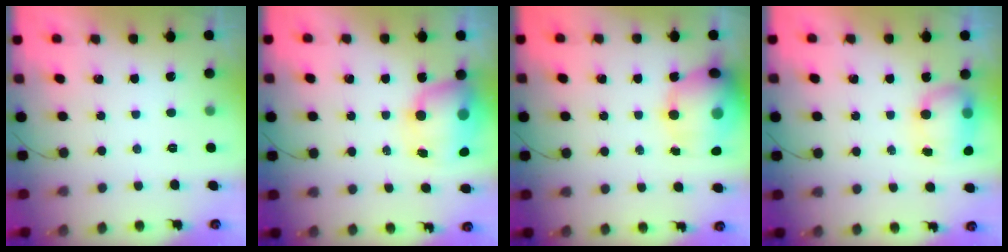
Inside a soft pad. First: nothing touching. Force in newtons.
{"total": 11.2, "press": 10.9, "slide": 2.8}
{"total": 19.3, "press": 18.8, "slide": 4.2}
{"total": 11.3, "press": 8.6, "slide": 7.3}